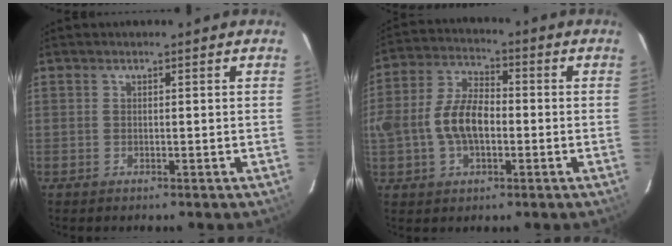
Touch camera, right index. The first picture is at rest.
{"total": 10.9, "force": [-1.7, 6.4, 8.7], "torque": [-0.181, 0.015, -0.032]}